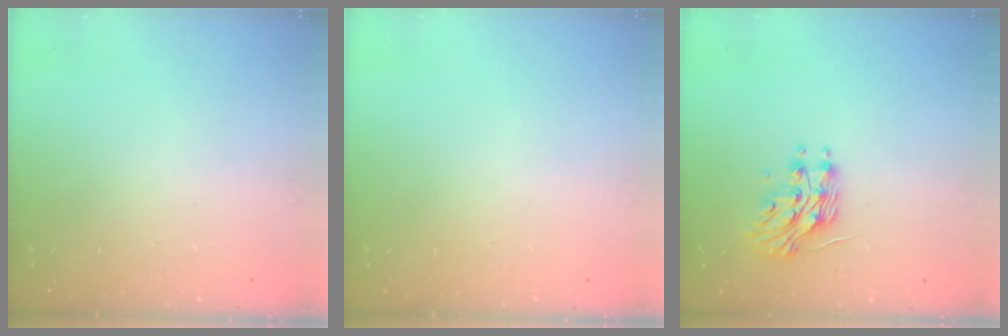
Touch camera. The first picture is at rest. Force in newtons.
{"total": 0.0}
{"total": 11.0, "press": 11.0, "slide": 0.9}